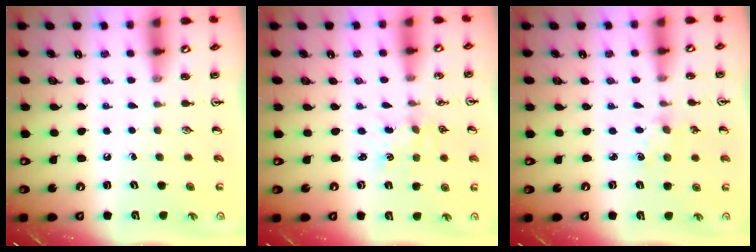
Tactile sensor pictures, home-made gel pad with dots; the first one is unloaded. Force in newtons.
{"total": 1.4, "press": 1.4, "slide": 0.2}
{"total": 1.3, "press": 1.3, "slide": 0.2}